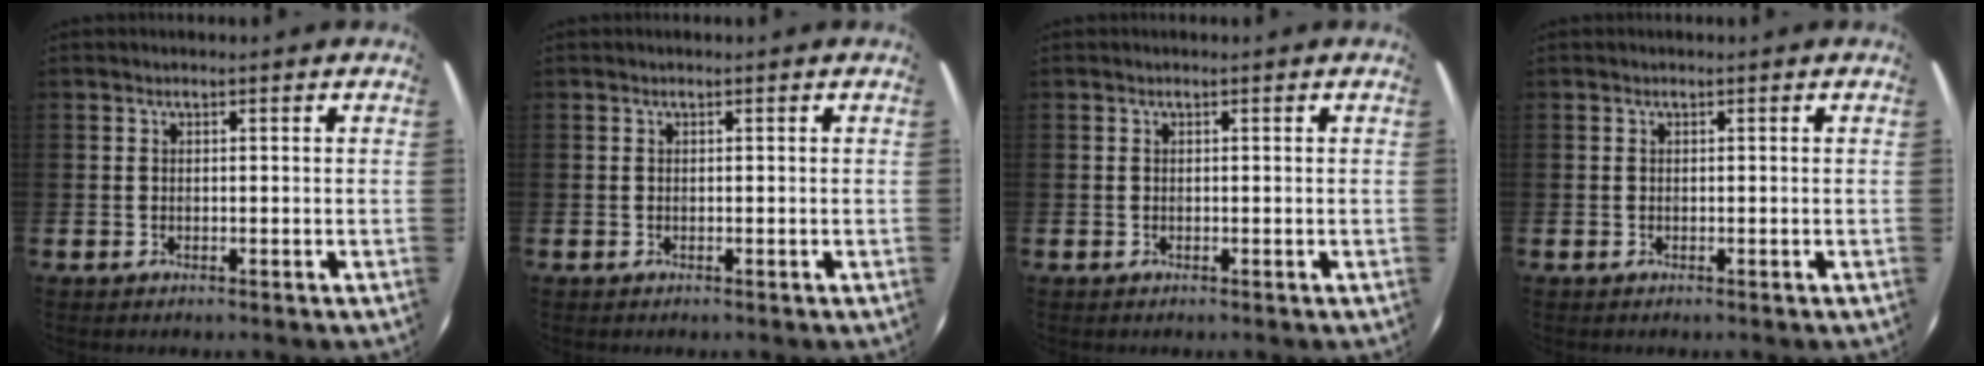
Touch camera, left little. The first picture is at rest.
{"total": 0.0}
{"total": 0.0}
{"total": 0.0}